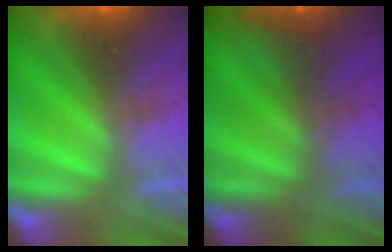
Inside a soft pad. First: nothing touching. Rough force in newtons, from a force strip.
{"total": 4.0}